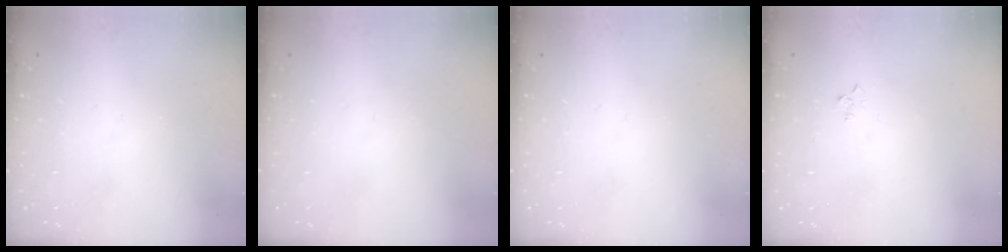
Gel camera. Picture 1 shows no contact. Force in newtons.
{"total": 0.0}
{"total": 0.0}
{"total": 2.9, "press": 2.8, "slide": 0.4}